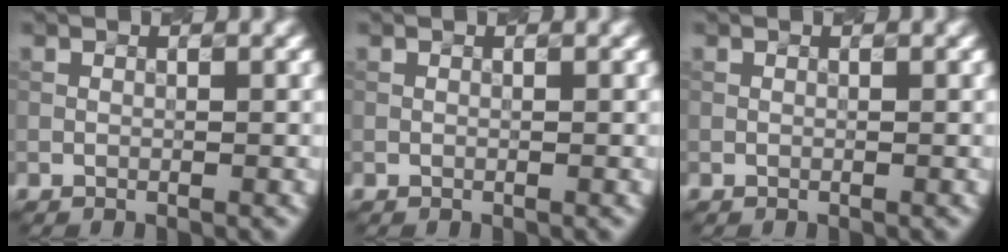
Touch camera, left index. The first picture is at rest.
{"total": 0.0}
{"total": 0.0}